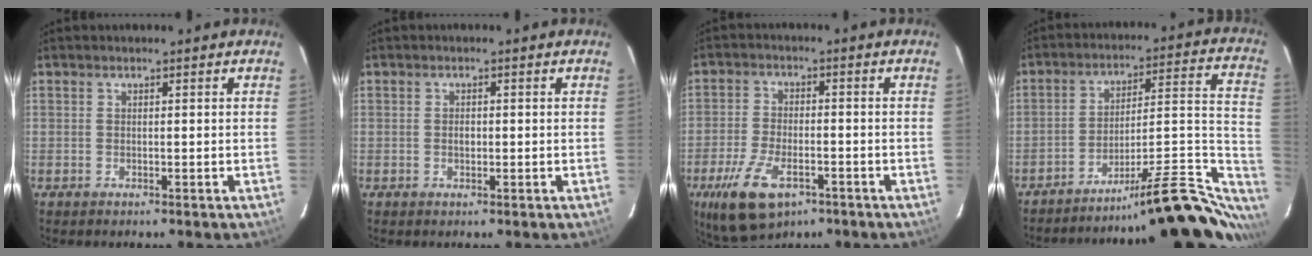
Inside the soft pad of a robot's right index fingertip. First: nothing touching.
{"total": 1.2, "force": [-0.1, 0.9, 0.7], "torque": [-0.012, 0.001, -0.002]}
{"total": 12.0, "force": [-6.5, 5.8, 8.2], "torque": [-0.184, -0.019, -0.115]}
{"total": 21.9, "force": [-16.7, 3.6, 13.7], "torque": [-0.158, 0.011, -0.240]}